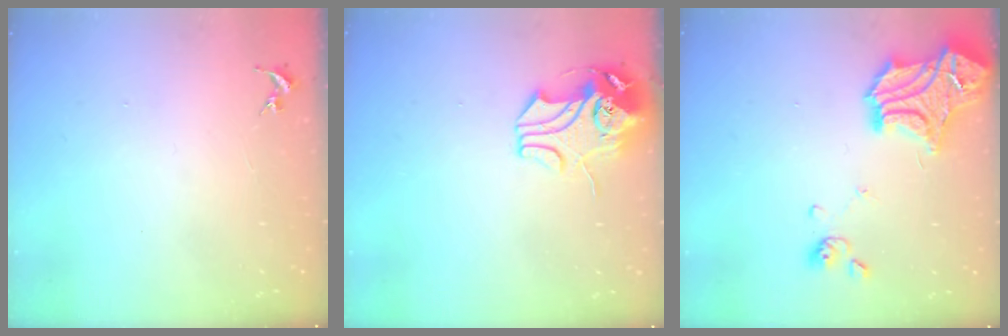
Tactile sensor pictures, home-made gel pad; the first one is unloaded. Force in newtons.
{"total": 9.9, "press": 9.8, "slide": 1.6}
{"total": 20.6, "press": 20.5, "slide": 1.8}